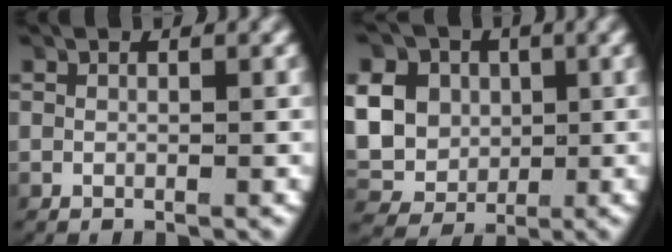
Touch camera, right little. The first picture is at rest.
{"total": 12.2, "force": [0.6, 11.3, 4.6], "torque": [-0.134, -0.026, 0.005]}